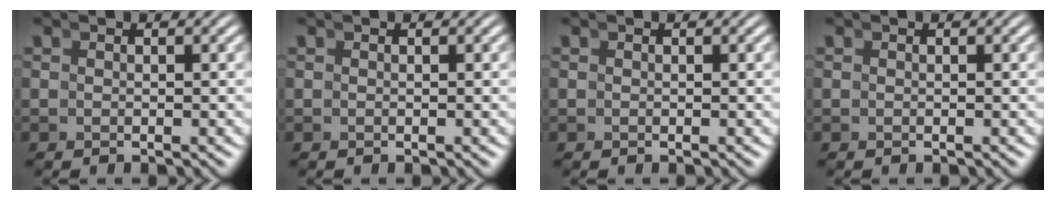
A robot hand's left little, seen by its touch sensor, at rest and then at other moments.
{"total": 0.0}
{"total": 0.0}
{"total": 0.0}